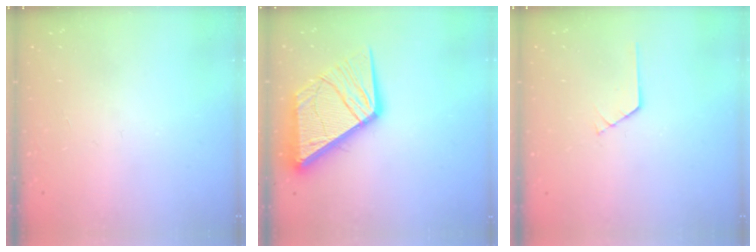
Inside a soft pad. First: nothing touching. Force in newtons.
{"total": 16.4, "press": 16.3, "slide": 2.0}
{"total": 0.7, "press": 0.7, "slide": 0.1}